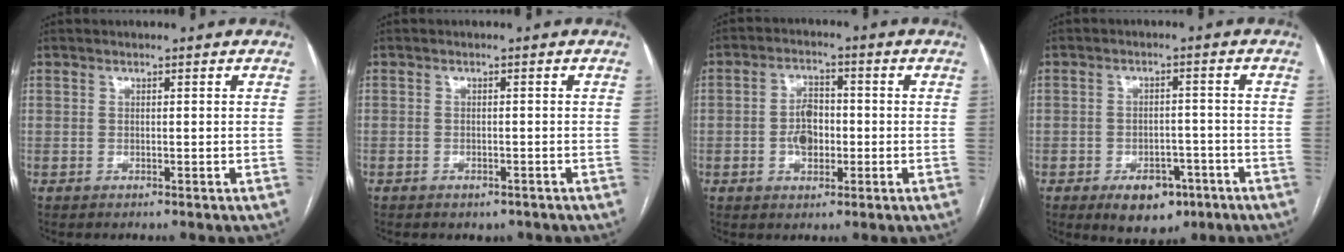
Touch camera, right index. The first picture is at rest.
{"total": 2.2, "force": [-1.6, 1.3, 0.6], "torque": [-0.007, 0.001, -0.016]}
{"total": 5.4, "force": [-0.9, 3.4, 4.1], "torque": [-0.078, 0.012, -0.014]}
{"total": 7.4, "force": [-4.2, 4.4, 4.2], "torque": [-0.055, 0.003, -0.055]}